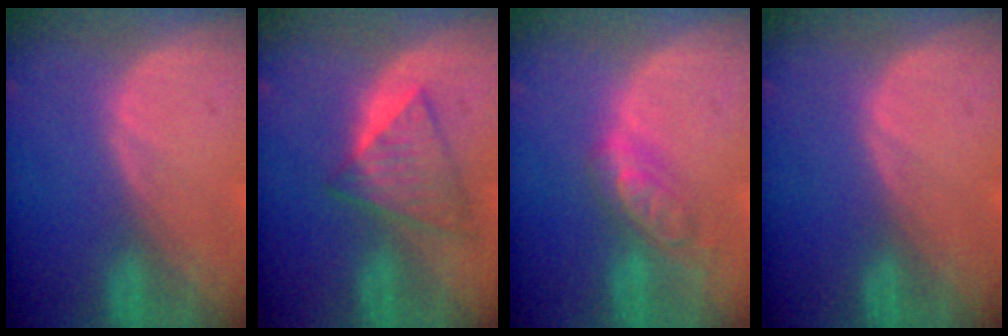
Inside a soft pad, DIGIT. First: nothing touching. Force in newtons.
{"total": 6.1, "press": 6.1, "slide": 0.3}
{"total": 5.8, "press": 5.0, "slide": 2.9}
{"total": 0.0}